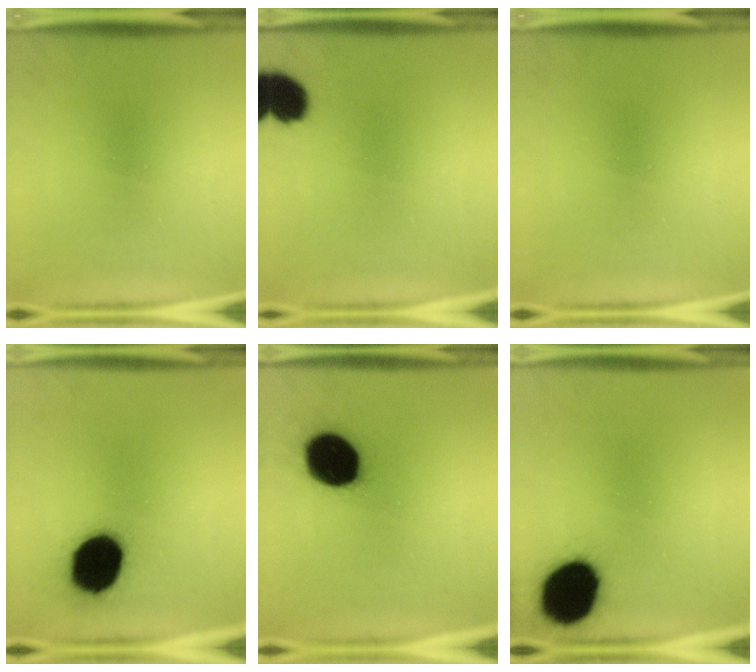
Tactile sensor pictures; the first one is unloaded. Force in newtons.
{"total": 8.7}
{"total": 0.0}
{"total": 17.4}
{"total": 18.6}
{"total": 17.9}